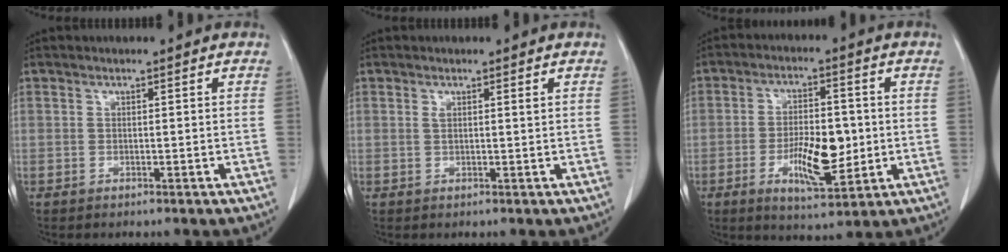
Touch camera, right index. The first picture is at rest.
{"total": 0.9, "force": [0.5, 0.0, 0.8], "torque": [-0.019, -0.002, 0.009]}
{"total": 9.8, "force": [-1.8, 3.4, 9.0], "torque": [-0.159, -0.004, -0.024]}